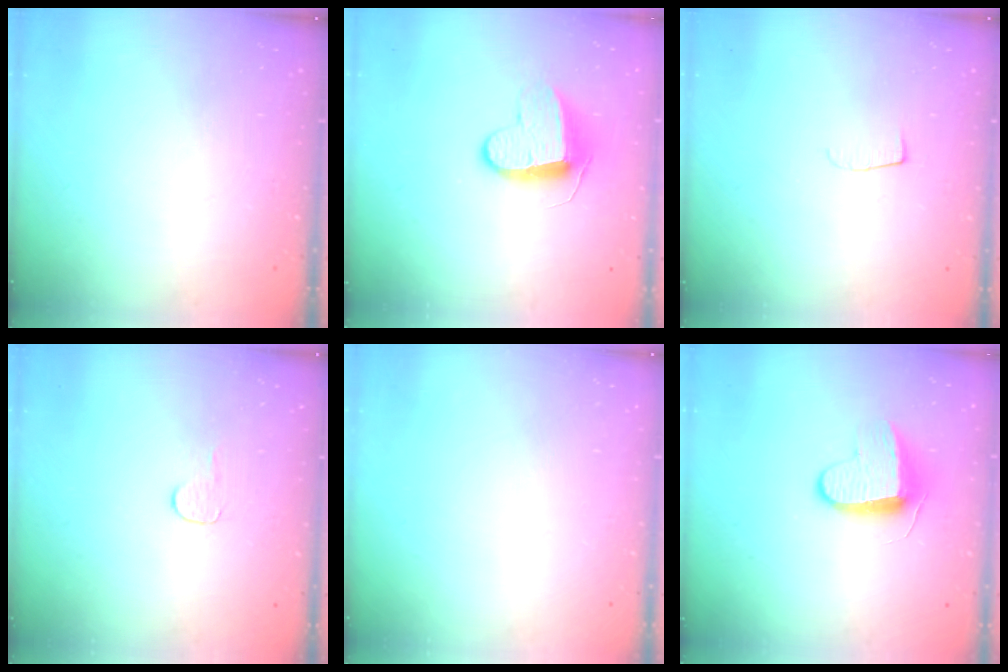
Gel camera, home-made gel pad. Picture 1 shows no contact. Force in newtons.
{"total": 9.7, "press": 9.7, "slide": 0.2}
{"total": 4.3, "press": 4.3, "slide": 0.5}
{"total": 4.0, "press": 4.0, "slide": 0.5}
{"total": 0.0}
{"total": 9.2, "press": 9.2, "slide": 0.7}